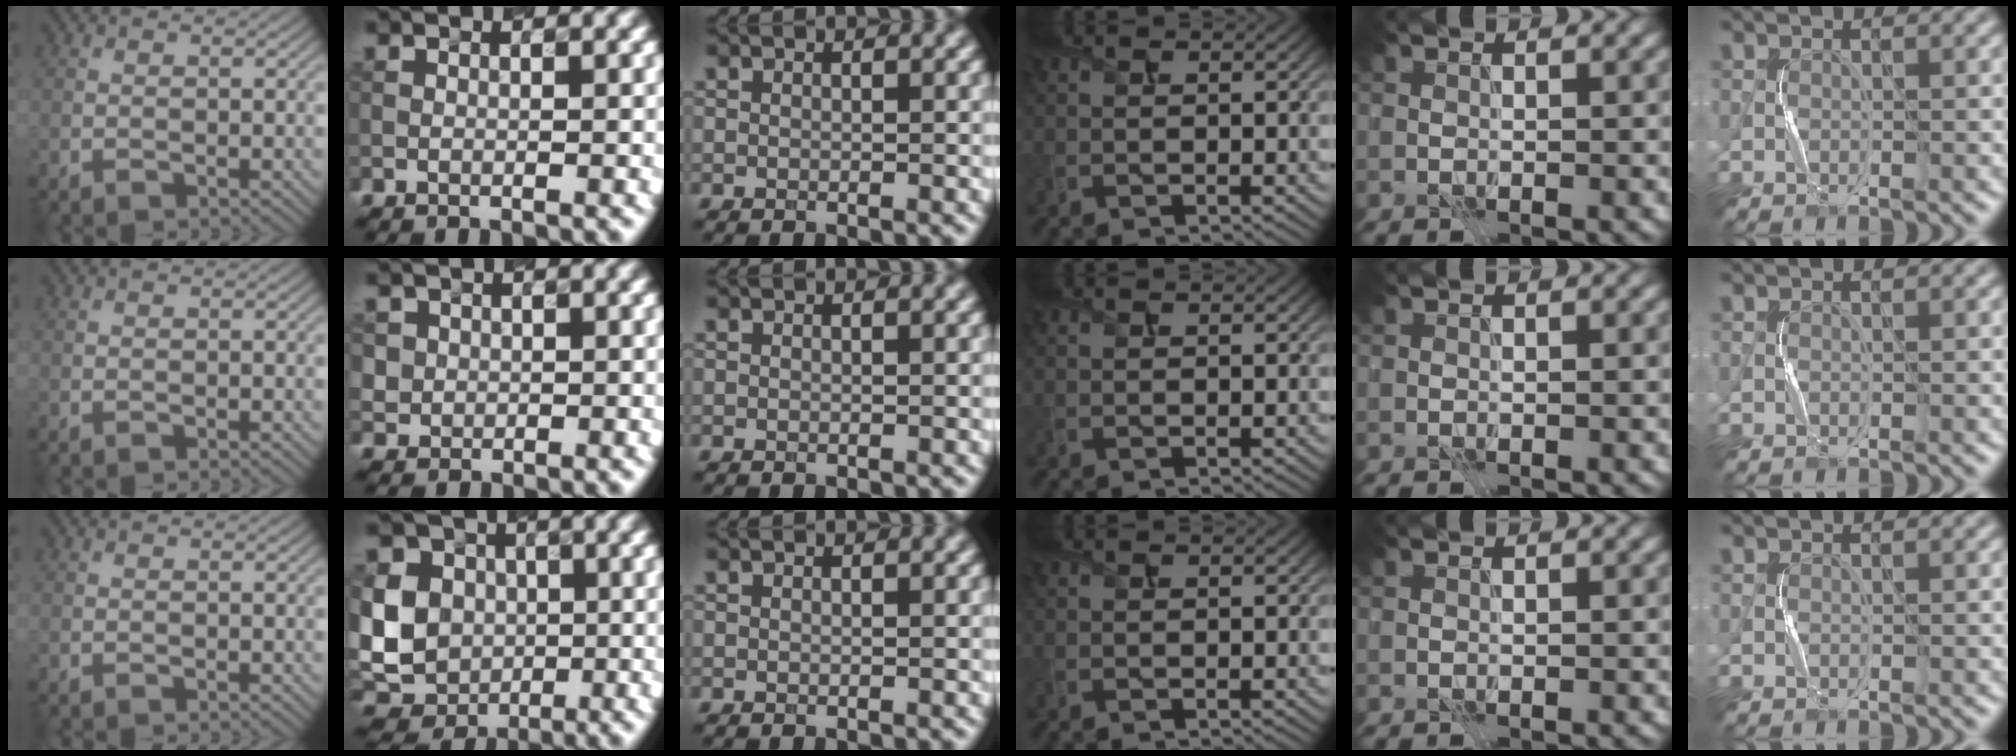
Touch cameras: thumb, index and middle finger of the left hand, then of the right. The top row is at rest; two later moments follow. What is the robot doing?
{"motion": "press", "object": "toy piano key"}